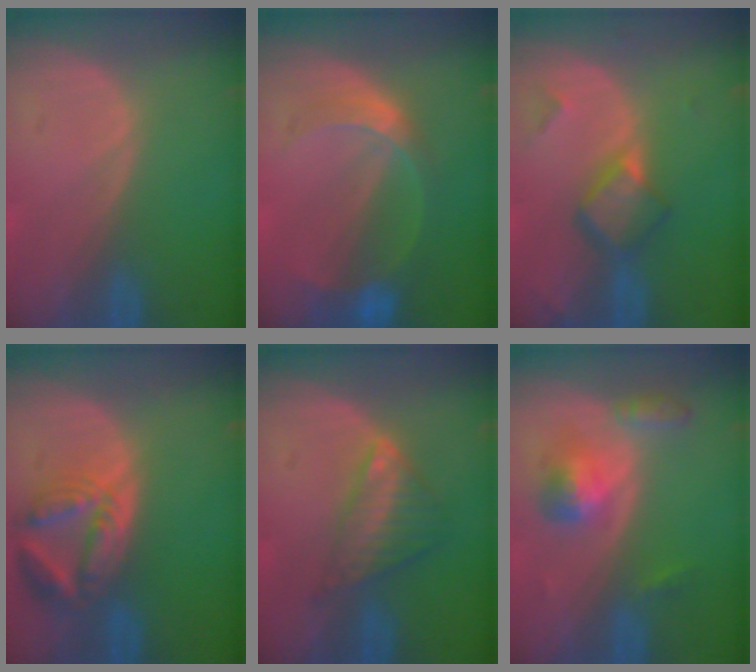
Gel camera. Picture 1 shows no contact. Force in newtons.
{"total": 6.3, "press": 5.6, "slide": 3.0}
{"total": 5.7, "press": 4.9, "slide": 3.0}
{"total": 8.2, "press": 7.3, "slide": 3.7}
{"total": 6.0, "press": 5.2, "slide": 3.0}
{"total": 5.2, "press": 4.9, "slide": 1.7}